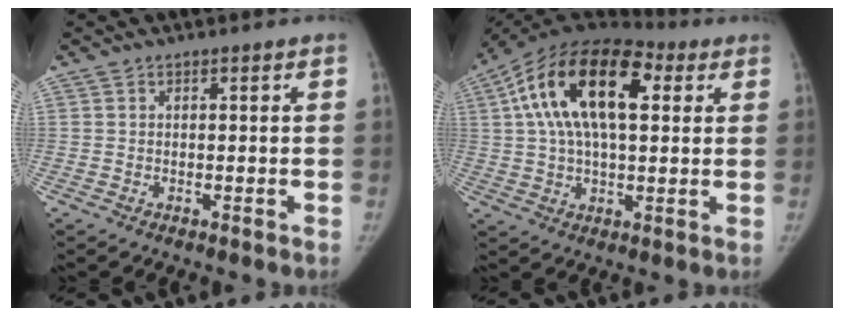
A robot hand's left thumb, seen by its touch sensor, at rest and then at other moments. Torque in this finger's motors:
{"motor_torque": [0.29, 1.02, 2.17, -0.61, 0.66]}